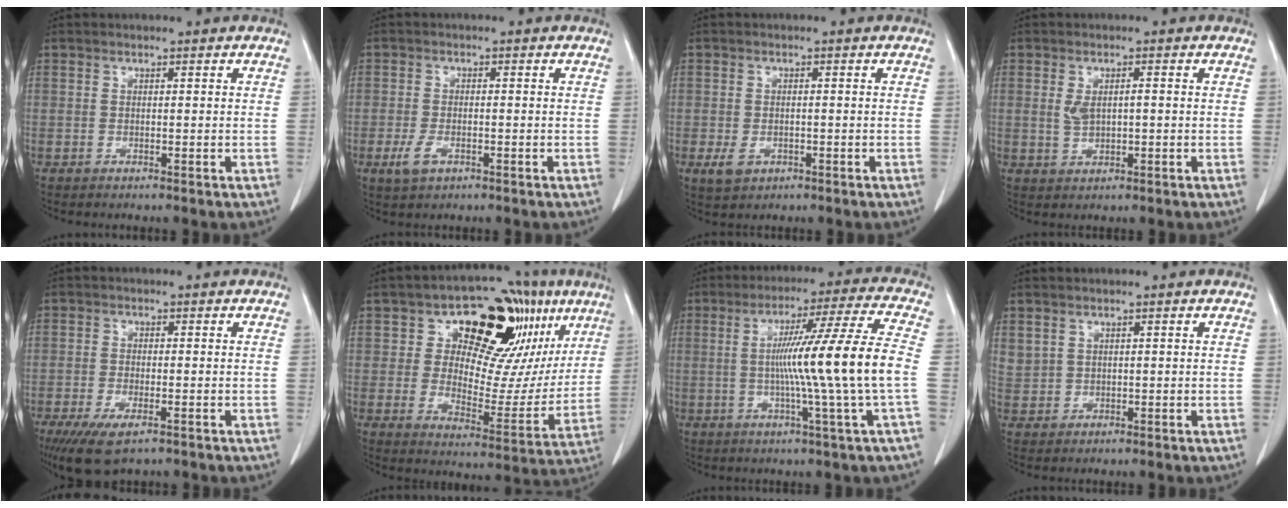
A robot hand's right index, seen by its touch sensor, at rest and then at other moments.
{"total": 3.2, "force": [-1.5, 1.7, 2.3], "torque": [-0.053, -0.001, -0.022]}
{"total": 3.0, "force": [-1.2, 2.3, 1.7], "torque": [-0.031, -0.001, -0.007]}
{"total": 2.9, "force": [0.2, 1.4, 2.5], "torque": [-0.050, 0.008, 0.012]}
{"total": 6.5, "force": [-3.9, 2.2, 4.7], "torque": [-0.084, -0.015, -0.061]}
{"total": 21.3, "force": [10.1, 11.1, 15.2], "torque": [-0.191, 0.041, 0.152]}
{"total": 14.7, "force": [-0.9, -2.8, 14.4], "torque": [-0.236, -0.003, -0.015]}
{"total": 2.6, "force": [1.5, 2.1, 0.6], "torque": [-0.006, 0.007, 0.038]}